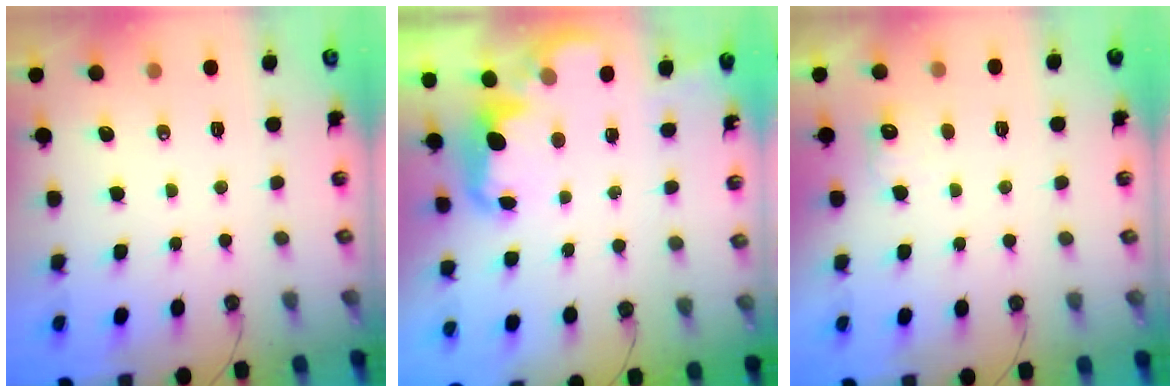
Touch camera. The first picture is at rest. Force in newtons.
{"total": 2.8, "press": 2.7, "slide": 0.7}
{"total": 4.3, "press": 4.2, "slide": 1.0}